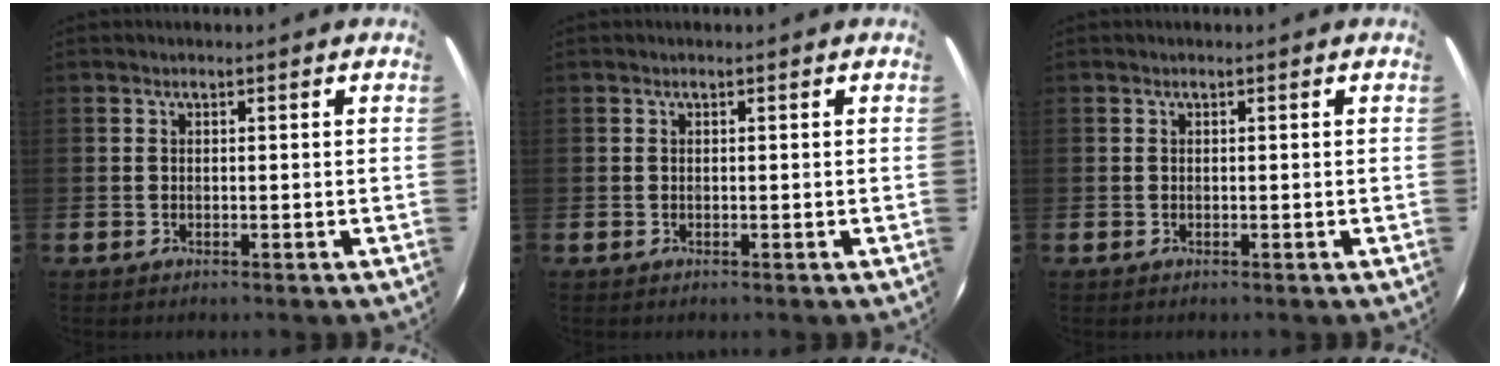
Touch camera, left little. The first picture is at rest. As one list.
[{"total": 0.0}, {"total": 0.0}]